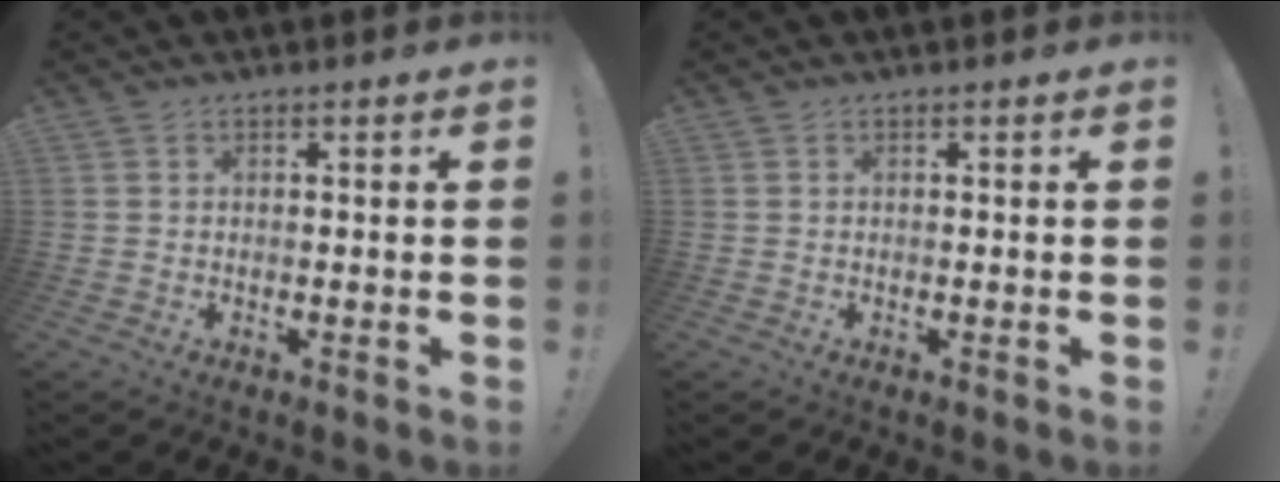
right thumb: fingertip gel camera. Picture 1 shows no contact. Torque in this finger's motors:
{"motor_torque": [0.00, 0.00, 0.00, 0.00, 0.03]}